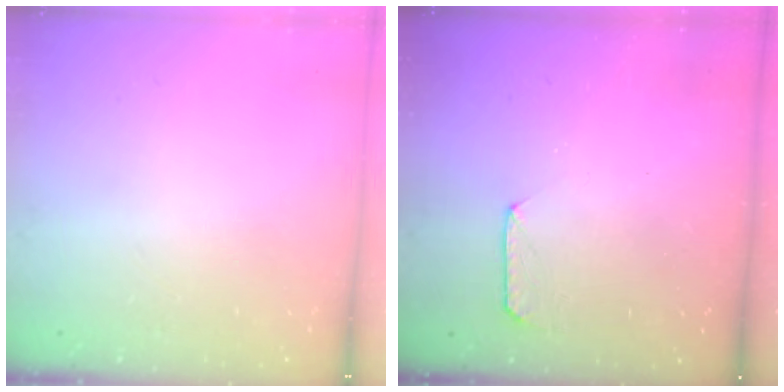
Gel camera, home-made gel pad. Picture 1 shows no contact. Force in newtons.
{"total": 5.5, "press": 5.5, "slide": 0.5}